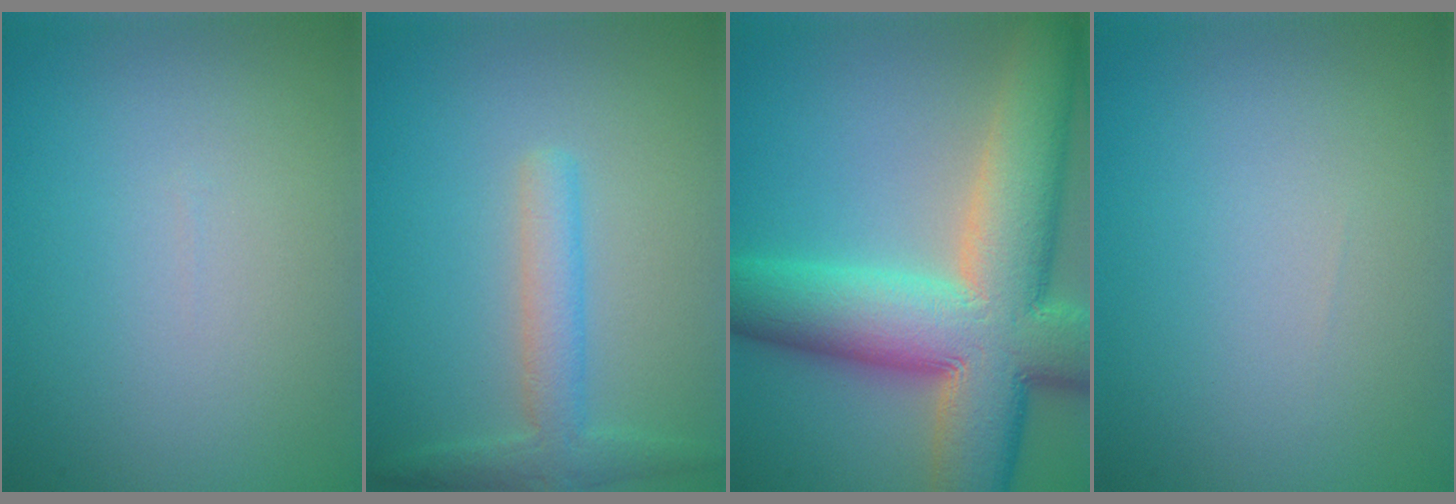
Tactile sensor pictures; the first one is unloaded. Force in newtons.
{"total": 3.1, "press": 3.1, "slide": 0.2}
{"total": 14.6, "press": 14.6, "slide": 1.0}
{"total": 0.0}